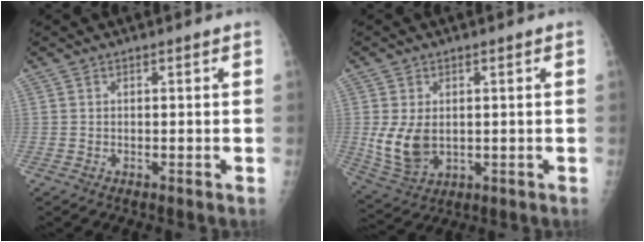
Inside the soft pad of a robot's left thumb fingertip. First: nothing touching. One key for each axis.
{"total": 8.1, "fx": 0.2, "fy": 5.5, "fz": 5.9, "tx": -0.107, "ty": -0.012, "tz": 0.020}